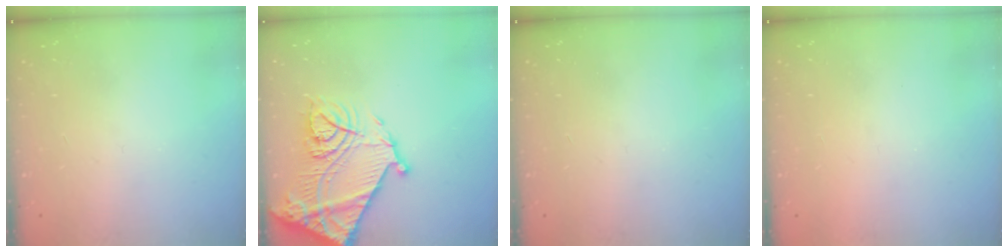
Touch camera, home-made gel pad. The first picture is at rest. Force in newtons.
{"total": 22.6, "press": 22.5, "slide": 2.0}
{"total": 0.0}
{"total": 1.5, "press": 1.5, "slide": 0.1}